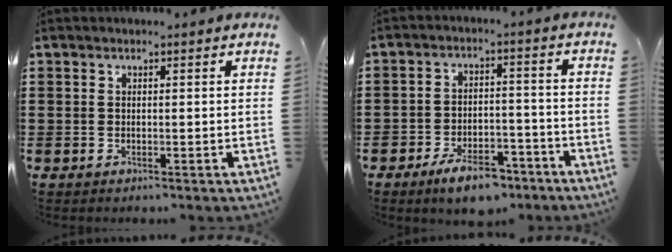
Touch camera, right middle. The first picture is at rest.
{"total": 6.8, "force": [-5.3, 2.3, 3.5], "torque": [-0.073, 0.009, -0.099]}